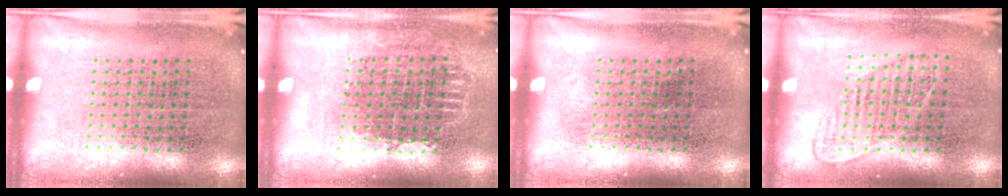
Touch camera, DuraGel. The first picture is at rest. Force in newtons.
{"total": 0.7, "press": 0.7, "slide": 0.1}
{"total": 0.0}
{"total": 1.1, "press": 1.0, "slide": 0.5}